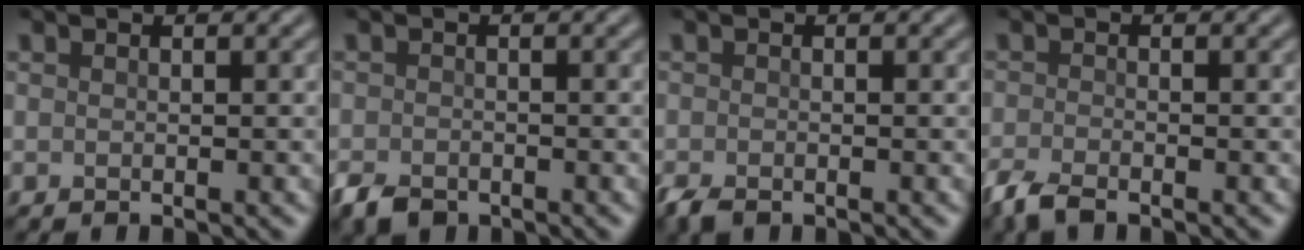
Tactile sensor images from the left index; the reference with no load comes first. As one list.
[{"total": 2.2, "force": [-1.7, 1.2, 0.9], "torque": [-0.018, -0.005, -0.038]}, {"total": 1.7, "force": [-1.3, 0.7, 0.8], "torque": [-0.018, -0.006, -0.029]}, {"total": 2.6, "force": [-2.1, 0.7, 1.4], "torque": [-0.031, -0.007, -0.049]}]